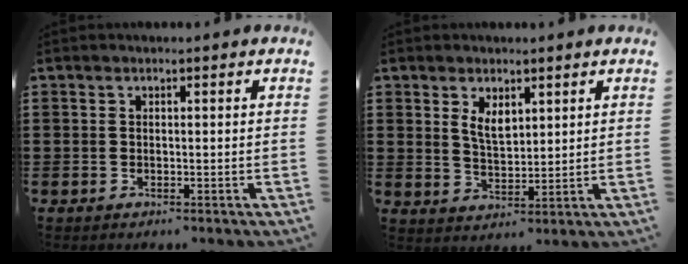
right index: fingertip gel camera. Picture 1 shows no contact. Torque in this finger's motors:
{"motor_torque": [0.12, 0.12, 0.30, 0.06]}